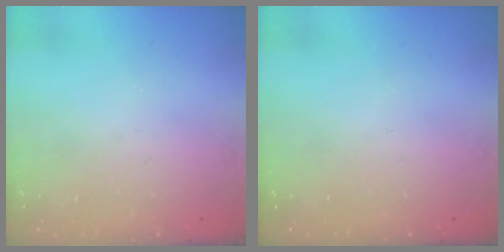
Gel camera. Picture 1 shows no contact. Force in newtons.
{"total": 0.0}